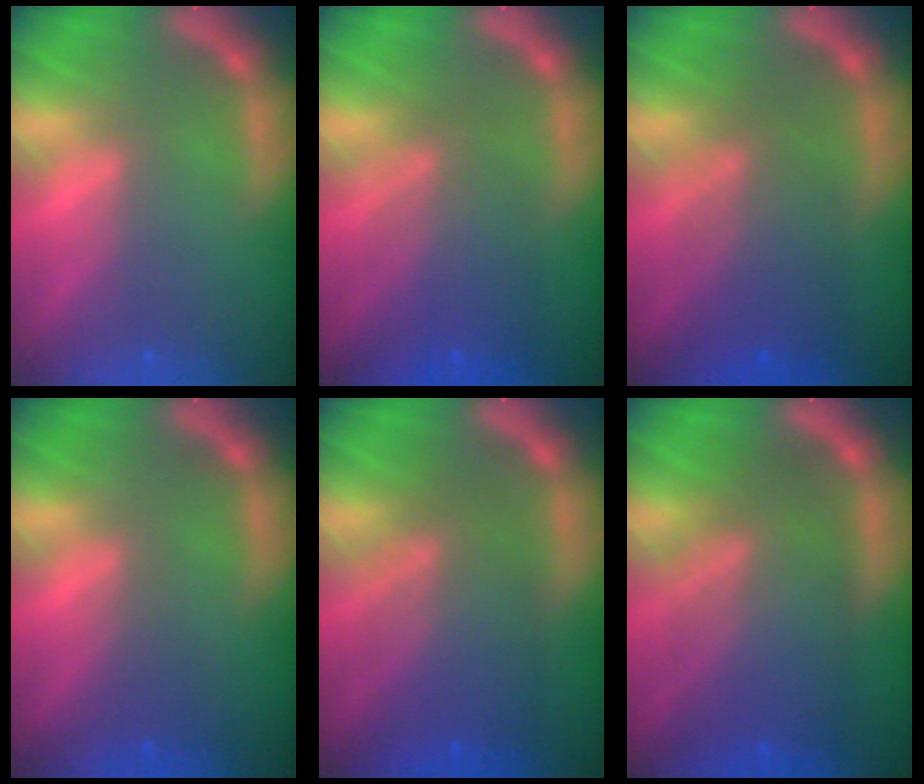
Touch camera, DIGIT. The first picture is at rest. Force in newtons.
{"total": 6.0}
{"total": 6.1}
{"total": 1.4}
{"total": 7.5}
{"total": 9.1}